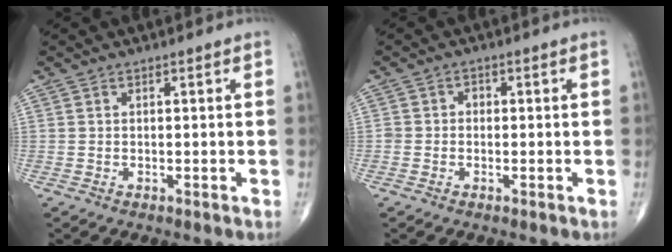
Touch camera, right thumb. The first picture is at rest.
{"total": 1.6, "force": [-0.2, 1.4, 0.7], "torque": [0.003, 0.007, -0.008]}